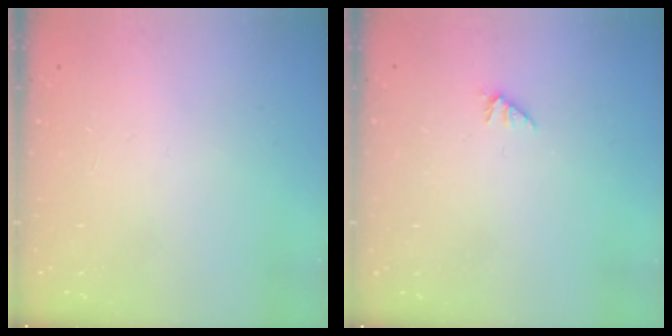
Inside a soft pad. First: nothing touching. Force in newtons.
{"total": 0.0}